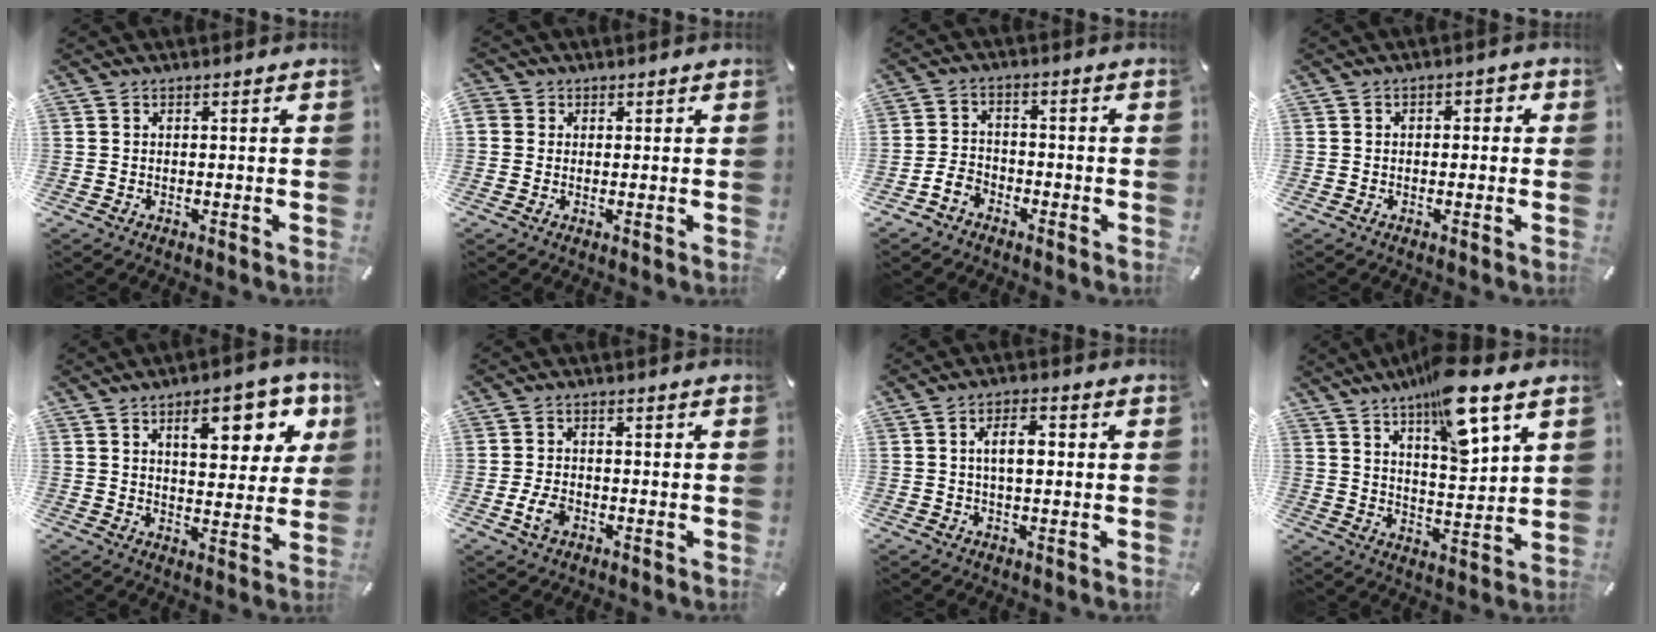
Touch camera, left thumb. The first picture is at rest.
{"total": 1.8, "force": [0.2, 1.8, 0.2], "torque": [-0.003, 0.006, 0.001]}
{"total": 4.7, "force": [-3.1, 3.3, 1.5], "torque": [-0.029, 0.017, -0.059]}
{"total": 1.9, "force": [-1.1, 1.2, 1.0], "torque": [-0.019, 0.011, -0.025]}
{"total": 13.8, "force": [6.1, 6.6, 10.4], "torque": [-0.131, -0.018, 0.095]}
{"total": 4.3, "force": [-1.7, 2.8, 2.8], "torque": [-0.064, 0.004, -0.033]}
{"total": 5.9, "force": [0.5, 2.9, 5.1], "torque": [-0.083, 0.007, 0.002]}
{"total": 13.5, "force": [9.3, 3.8, 9.0], "torque": [-0.142, -0.050, 0.156]}